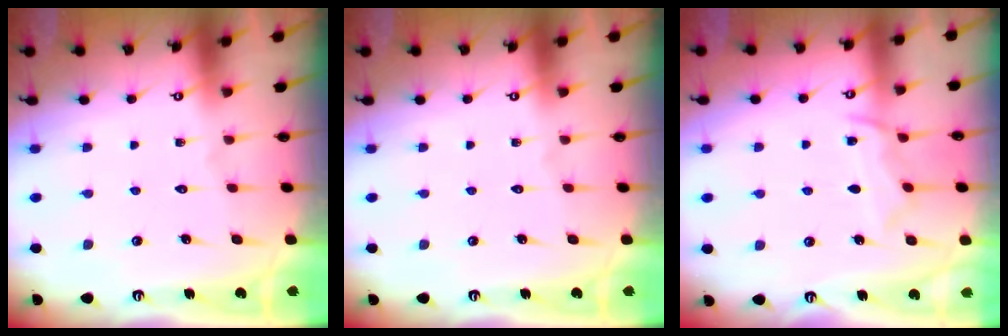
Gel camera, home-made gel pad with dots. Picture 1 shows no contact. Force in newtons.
{"total": 0.0}
{"total": 8.0, "press": 8.0, "slide": 0.8}